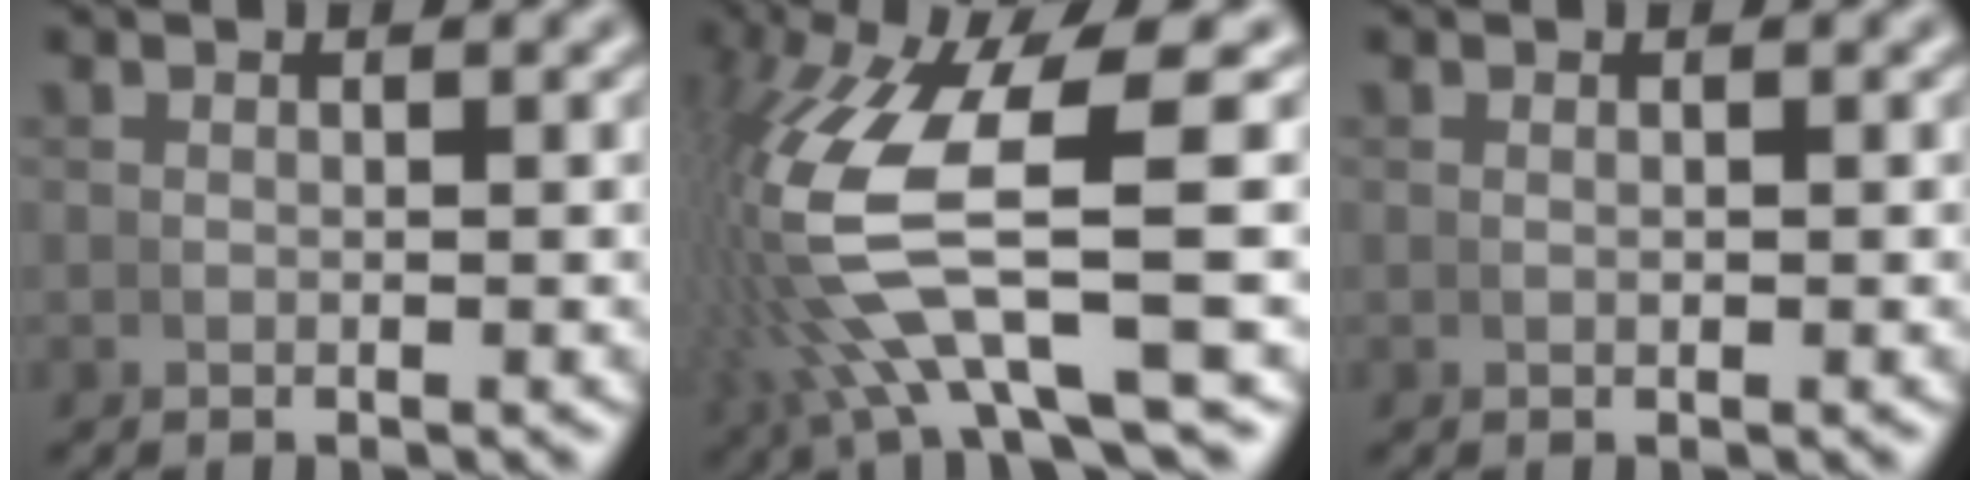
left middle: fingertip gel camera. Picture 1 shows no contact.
{"total": 10.5, "force": [0.3, 4.6, 9.4], "torque": [-0.218, -0.015, 0.017]}
{"total": 0.0}